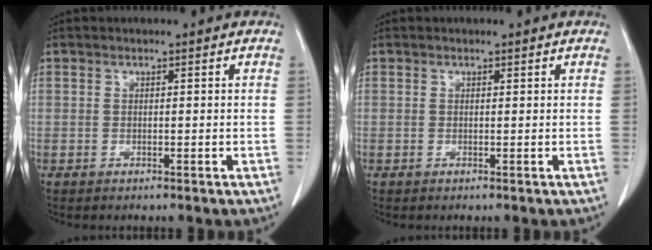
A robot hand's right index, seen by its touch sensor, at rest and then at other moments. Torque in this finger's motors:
{"motor_torque": [0.05, -0.02, 0.03, 0.01]}